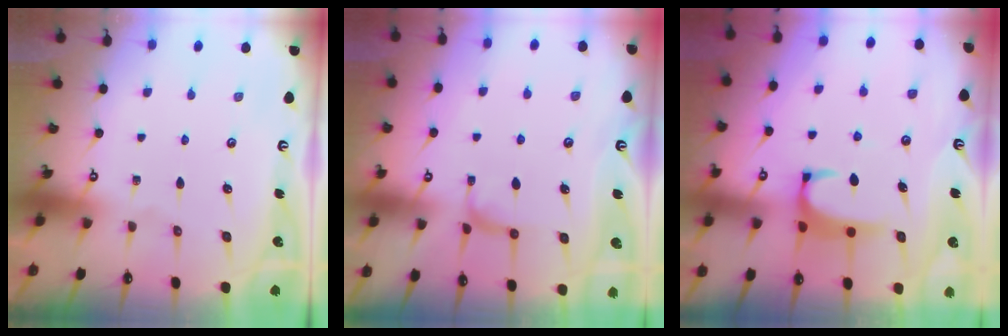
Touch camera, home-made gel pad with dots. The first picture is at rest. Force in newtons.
{"total": 2.9, "press": 2.7, "slide": 0.9}
{"total": 2.1, "press": 2.0, "slide": 0.3}